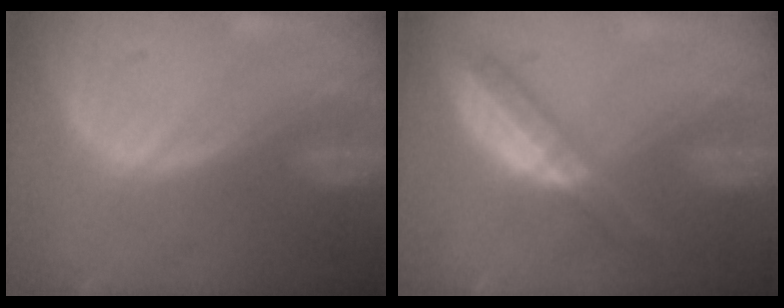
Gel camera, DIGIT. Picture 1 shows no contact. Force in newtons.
{"total": 6.3, "press": 5.4, "slide": 3.1}